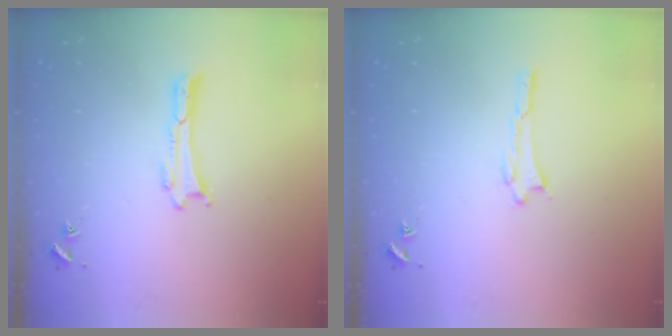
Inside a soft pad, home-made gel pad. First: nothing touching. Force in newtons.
{"total": 1.4, "press": 1.4, "slide": 0.2}